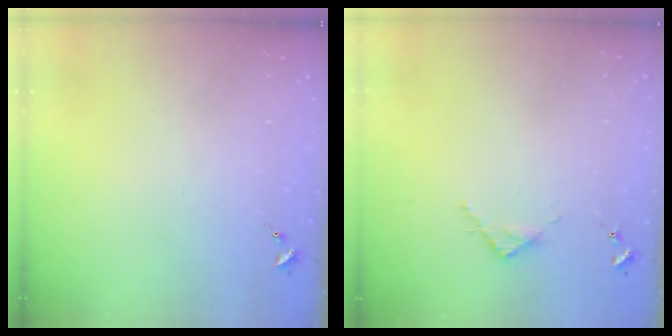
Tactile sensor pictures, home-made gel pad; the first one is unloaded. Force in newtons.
{"total": 2.8, "press": 2.8, "slide": 0.4}